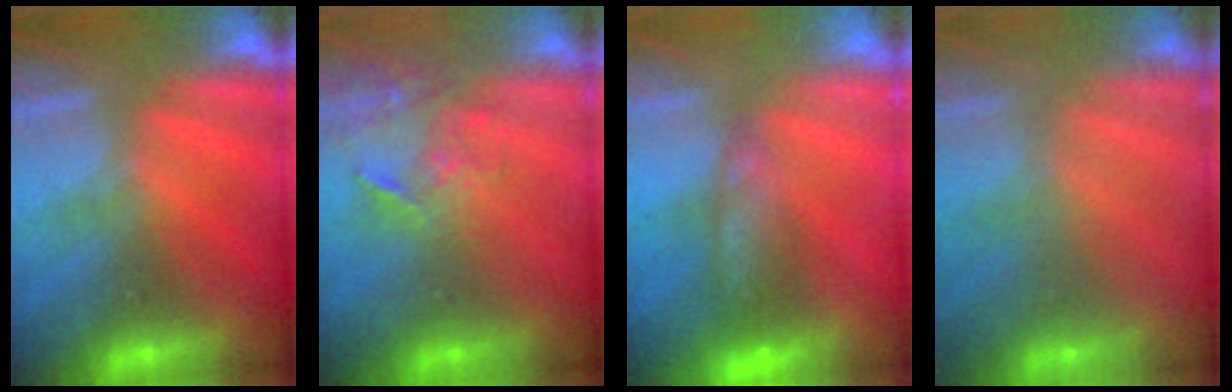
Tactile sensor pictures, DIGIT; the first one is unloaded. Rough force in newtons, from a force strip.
{"total": 3.7}
{"total": 10.8}
{"total": 2.0}